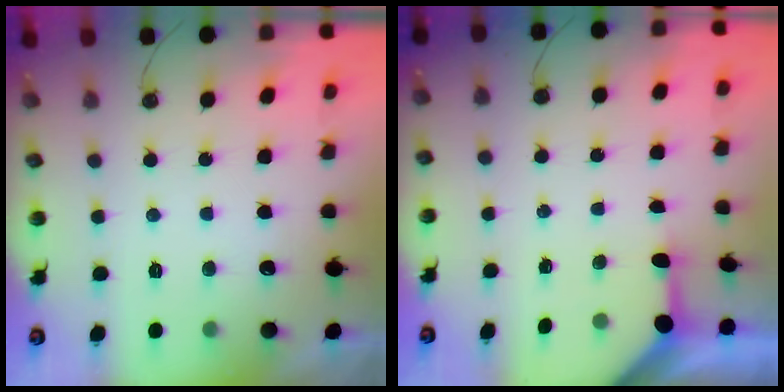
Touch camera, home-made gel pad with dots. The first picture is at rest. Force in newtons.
{"total": 3.2, "press": 3.2, "slide": 0.4}